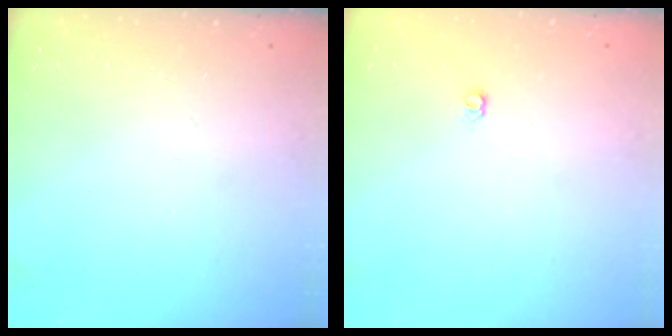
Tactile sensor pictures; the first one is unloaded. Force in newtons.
{"total": 3.1, "press": 3.0, "slide": 0.6}